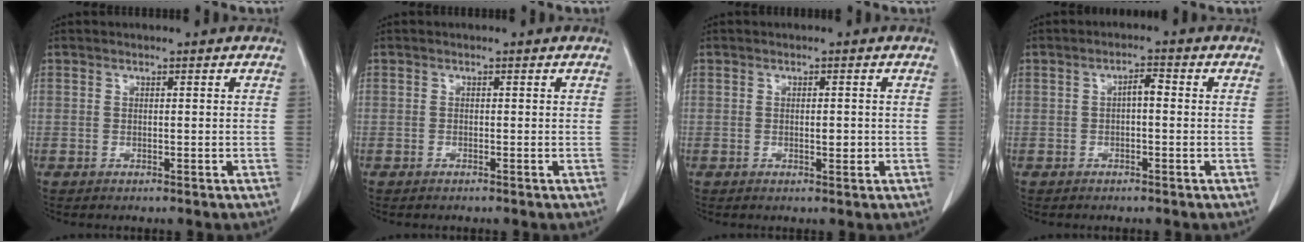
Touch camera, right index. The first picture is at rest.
{"total": 0.0}
{"total": 1.5, "force": [-0.2, 0.5, 1.4], "torque": [-0.025, -0.001, -0.001]}
{"total": 2.2, "force": [-0.1, 0.8, 2.1], "torque": [-0.033, 0.007, -0.002]}